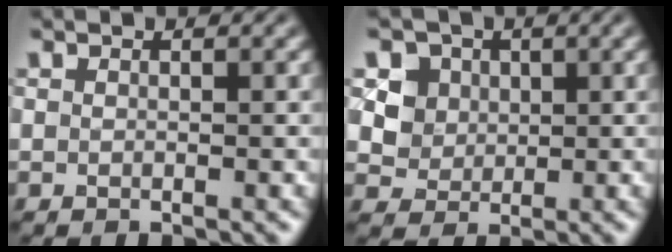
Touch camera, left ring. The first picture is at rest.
{"total": 4.7, "force": [1.9, 3.9, 1.9], "torque": [-0.043, -0.003, 0.036]}